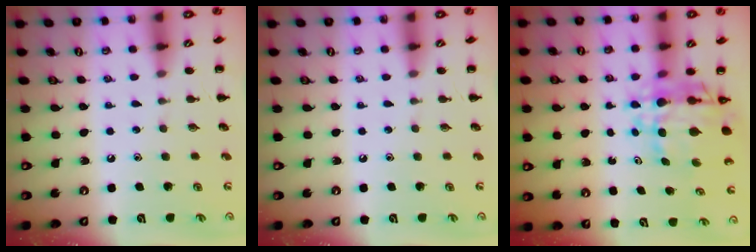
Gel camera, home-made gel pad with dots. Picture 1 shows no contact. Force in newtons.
{"total": 0.0}
{"total": 9.2, "press": 8.6, "slide": 3.4}